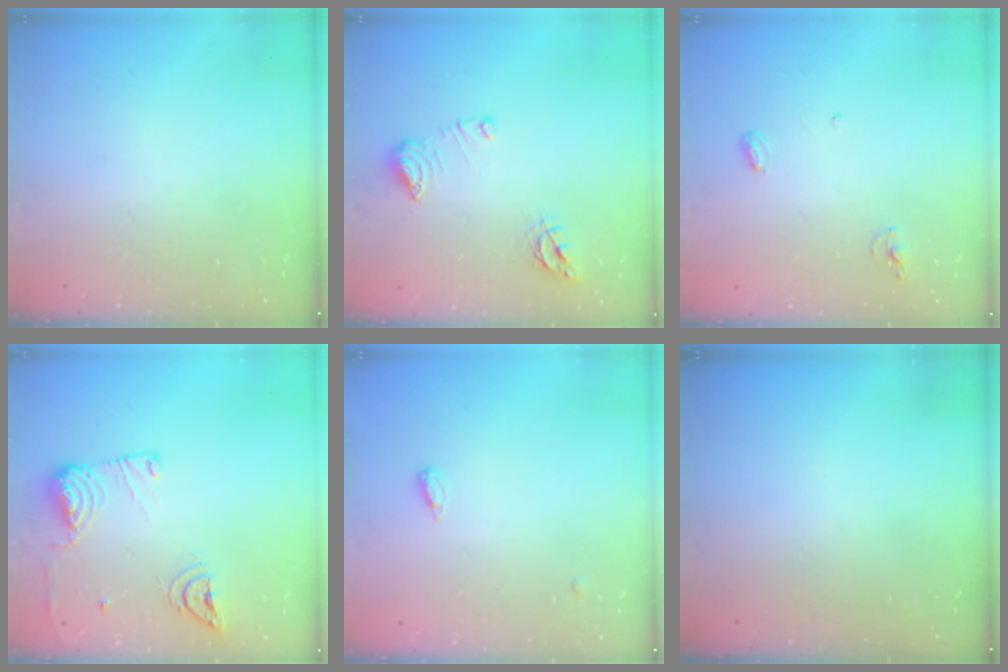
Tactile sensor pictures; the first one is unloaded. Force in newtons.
{"total": 10.0, "press": 9.9, "slide": 1.0}
{"total": 5.4, "press": 5.2, "slide": 1.4}
{"total": 12.8, "press": 12.7, "slide": 1.6}
{"total": 4.0, "press": 3.9, "slide": 0.7}
{"total": 0.0}